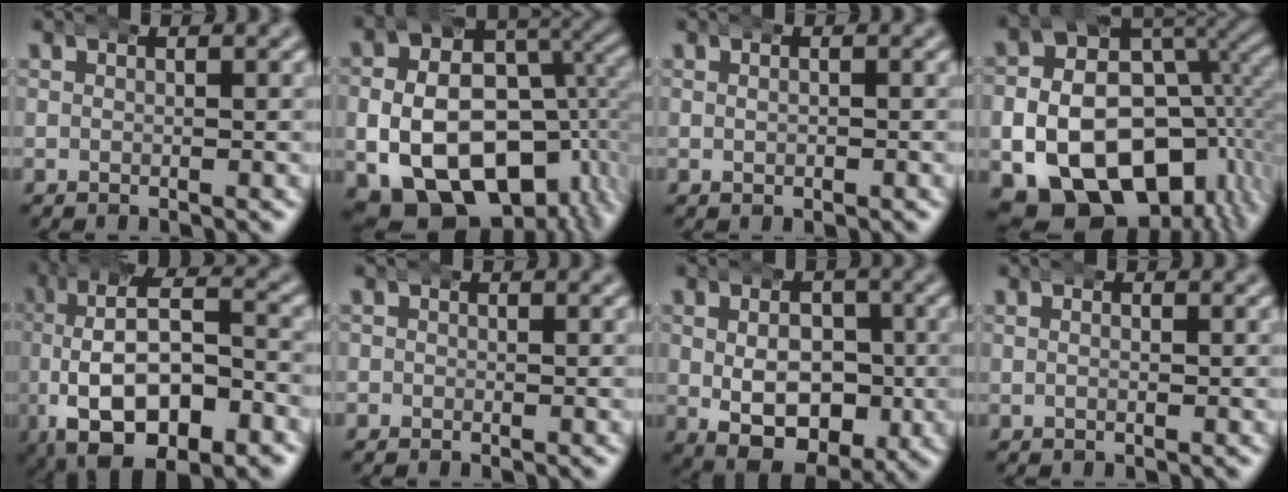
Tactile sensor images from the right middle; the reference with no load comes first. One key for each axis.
{"total": 17.4, "fx": -3.5, "fy": 13.3, "fz": 10.7, "tx": -0.198, "ty": -0.050, "tz": -0.048}
{"total": 0.8, "fx": -0.1, "fy": 0.5, "fz": 0.6, "tx": -0.005, "ty": -0.002, "tz": -0.001}
{"total": 19.9, "fx": -4.8, "fy": 16.1, "fz": 10.7, "tx": -0.212, "ty": -0.064, "tz": -0.073}
{"total": 13.0, "fx": -2.2, "fy": 7.8, "fz": 10.1, "tx": -0.192, "ty": -0.033, "tz": -0.019}
{"total": 0.5, "fx": -0.3, "fy": 0.4, "fz": -0.1, "tx": 0.000, "ty": -0.001, "tz": -0.007}
{"total": 10.3, "fx": -2.2, "fy": 7.3, "fz": 6.9, "tx": -0.105, "ty": -0.033, "tz": -0.025}
{"total": 0.5, "fx": -0.2, "fy": 0.2, "fz": 0.5, "tx": -0.004, "ty": 0.001, "tz": -0.006}